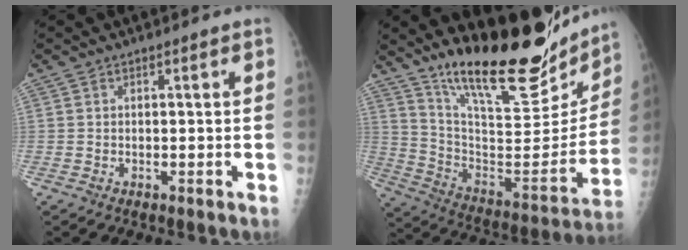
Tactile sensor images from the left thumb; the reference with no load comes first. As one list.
[{"total": 28.4, "force": [21.7, 8.1, 16.4], "torque": [-0.219, -0.107, 0.337]}]